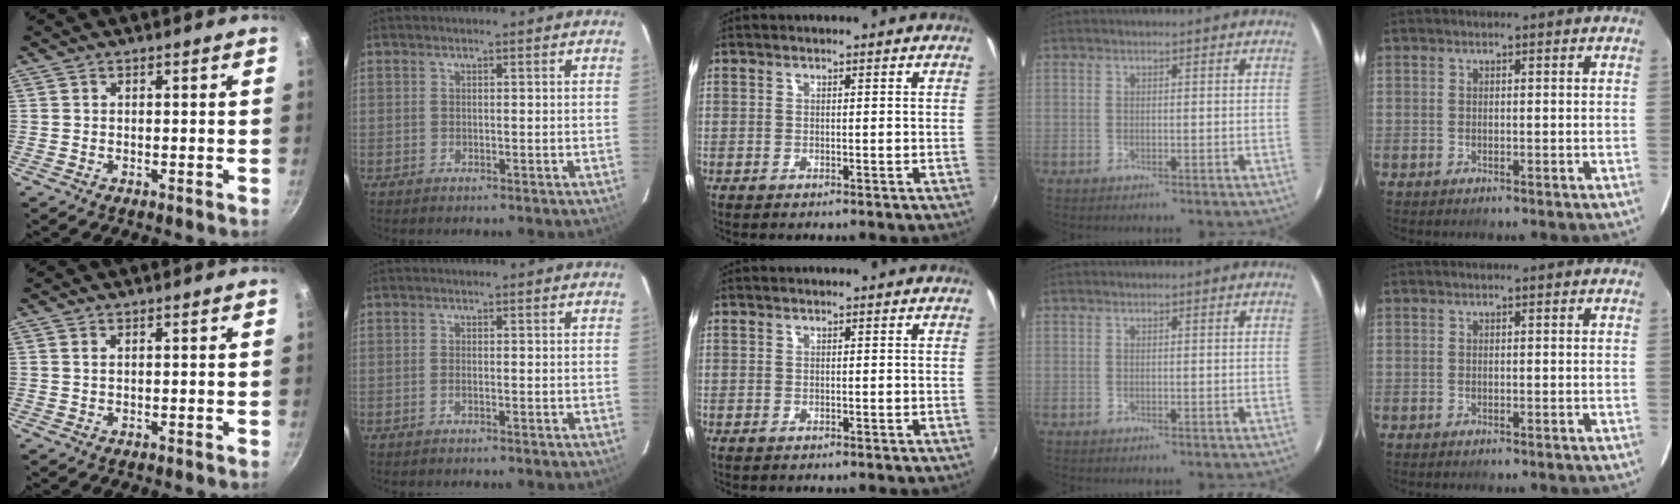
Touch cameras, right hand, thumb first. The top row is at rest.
{"thumb": {"total": 0.8, "force": [0.3, 0.4, 0.6], "torque": [-0.011, 0.001, 0.005]}, "index": {"total": 0.7, "force": [-0.4, 0.3, 0.5], "torque": [-0.012, 0.000, -0.007]}}